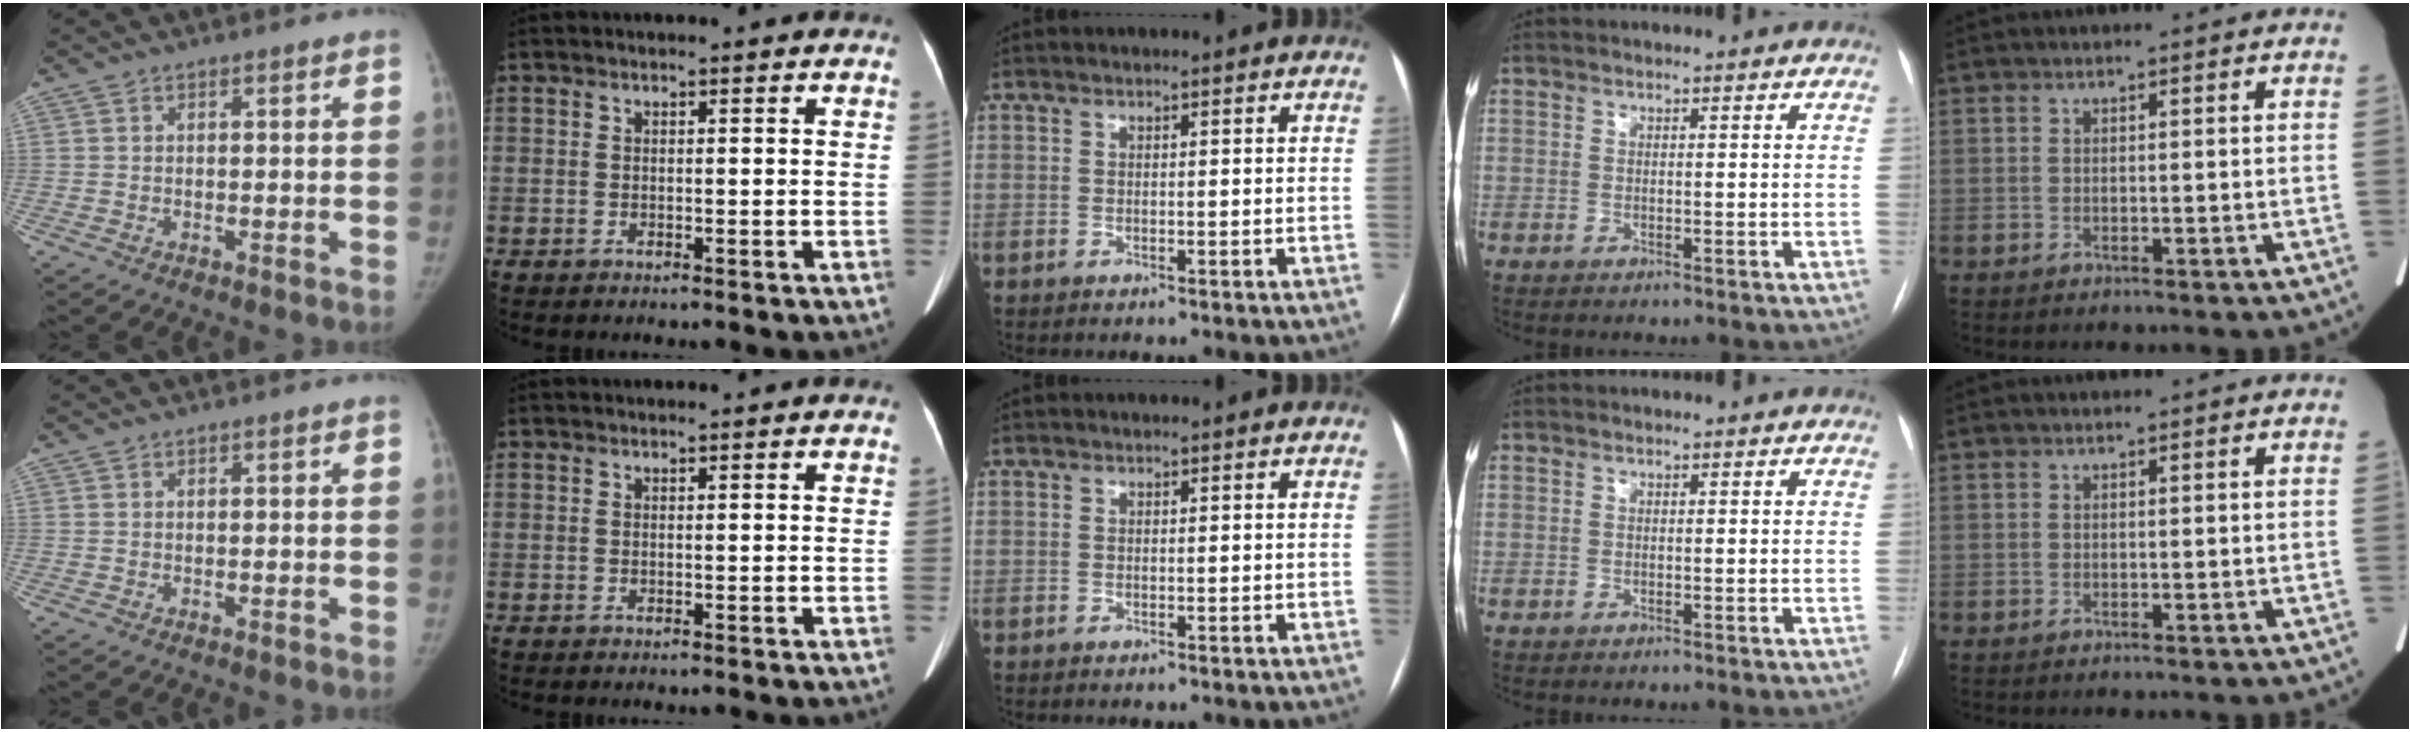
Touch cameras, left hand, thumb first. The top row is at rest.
{}